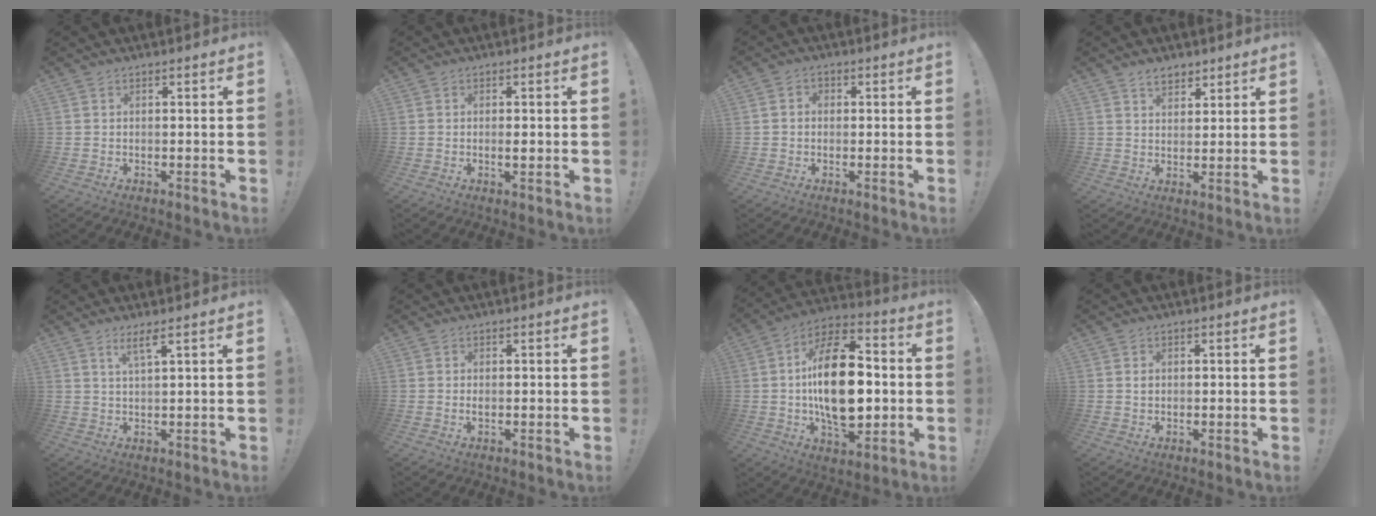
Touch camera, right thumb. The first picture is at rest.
{"total": 1.6, "force": [-0.2, 0.4, 1.5], "torque": [-0.010, -0.006, -0.007]}
{"total": 2.6, "force": [-0.3, 2.1, 1.4], "torque": [-0.017, 0.004, -0.006]}
{"total": 4.7, "force": [3.6, 2.7, 1.6], "torque": [-0.020, -0.018, 0.064]}
{"total": 3.9, "force": [2.5, 0.0, 3.0], "torque": [-0.056, -0.008, 0.040]}
{"total": 0.6, "force": [0.0, 0.3, 0.5], "torque": [-0.004, -0.002, -0.001]}
{"total": 23.5, "force": [-0.4, 13.3, 19.4], "torque": [-0.335, 0.002, -0.008]}
{"total": 0.7, "force": [0.2, 0.7, 0.3], "torque": [0.000, 0.001, 0.002]}